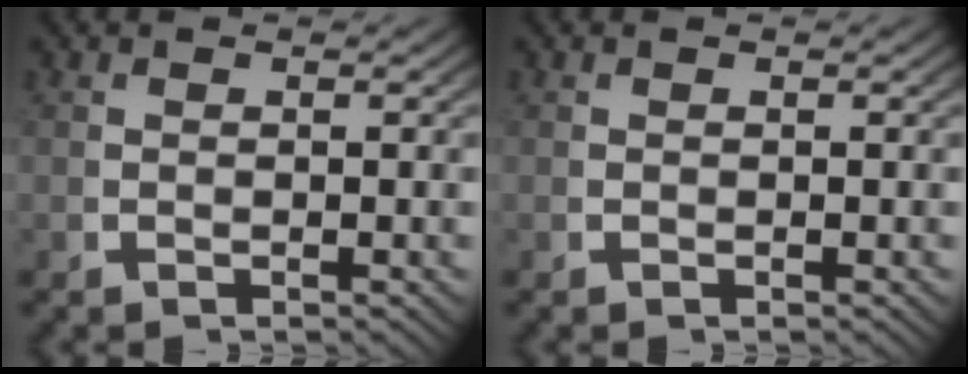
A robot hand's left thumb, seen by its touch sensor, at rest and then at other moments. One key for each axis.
{"total": 0.0}